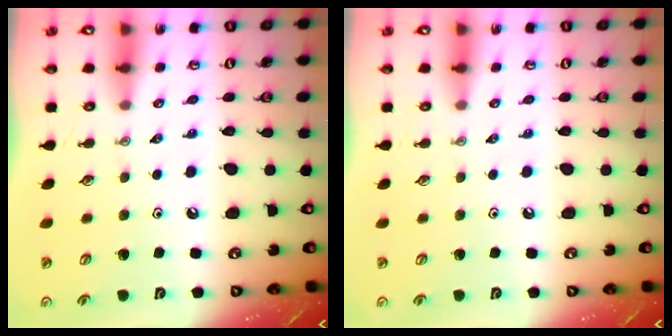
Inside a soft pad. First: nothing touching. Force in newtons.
{"total": 0.0}